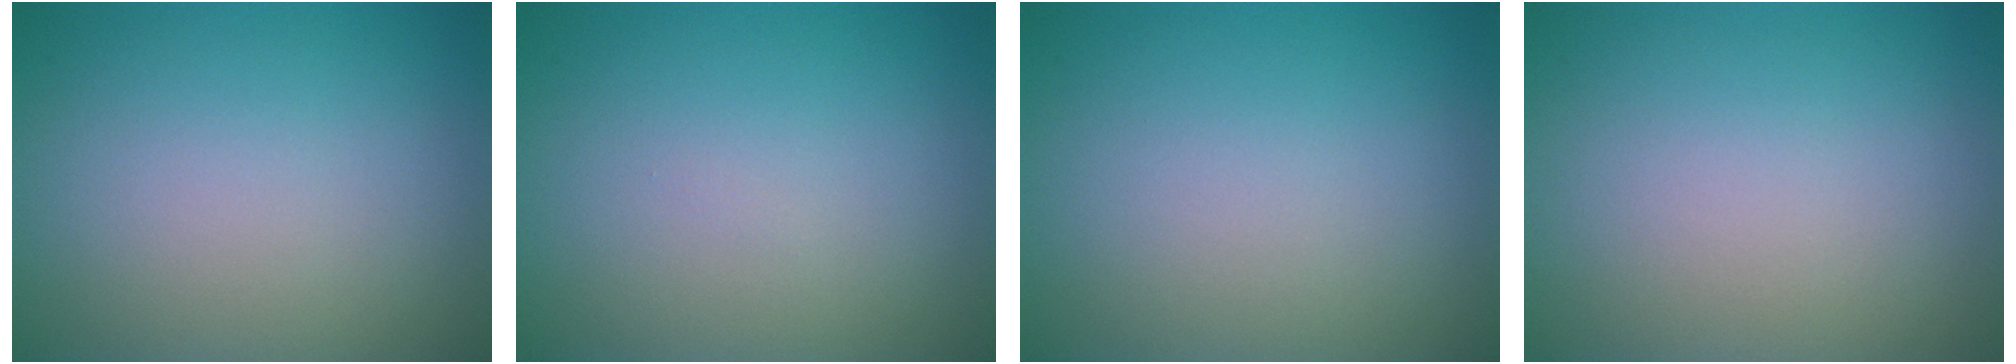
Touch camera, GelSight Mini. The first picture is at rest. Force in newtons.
{"total": 0.0}
{"total": 0.0}
{"total": 0.0}